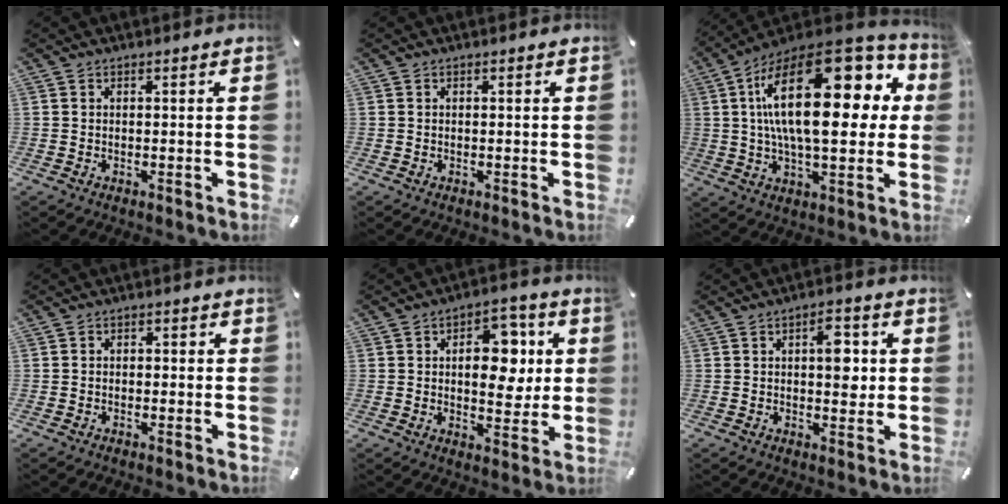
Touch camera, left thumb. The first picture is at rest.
{"total": 0.0}
{"total": 29.2, "force": [6.3, 13.9, 24.9], "torque": [-0.438, -0.032, 0.098]}
{"total": 1.8, "force": [-1.1, 1.3, 0.6], "torque": [-0.010, 0.010, -0.024]}
{"total": 12.3, "force": [2.2, 8.0, 9.1], "torque": [-0.110, -0.004, 0.032]}
{"total": 7.7, "force": [1.2, 4.1, 6.4], "torque": [-0.075, -0.005, 0.012]}